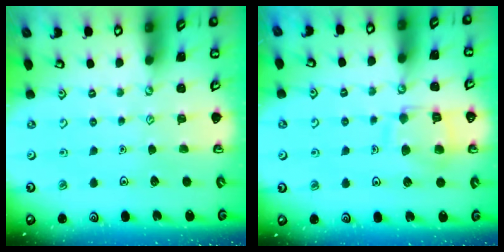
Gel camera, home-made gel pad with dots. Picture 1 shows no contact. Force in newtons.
{"total": 11.0, "press": 11.0, "slide": 0.9}